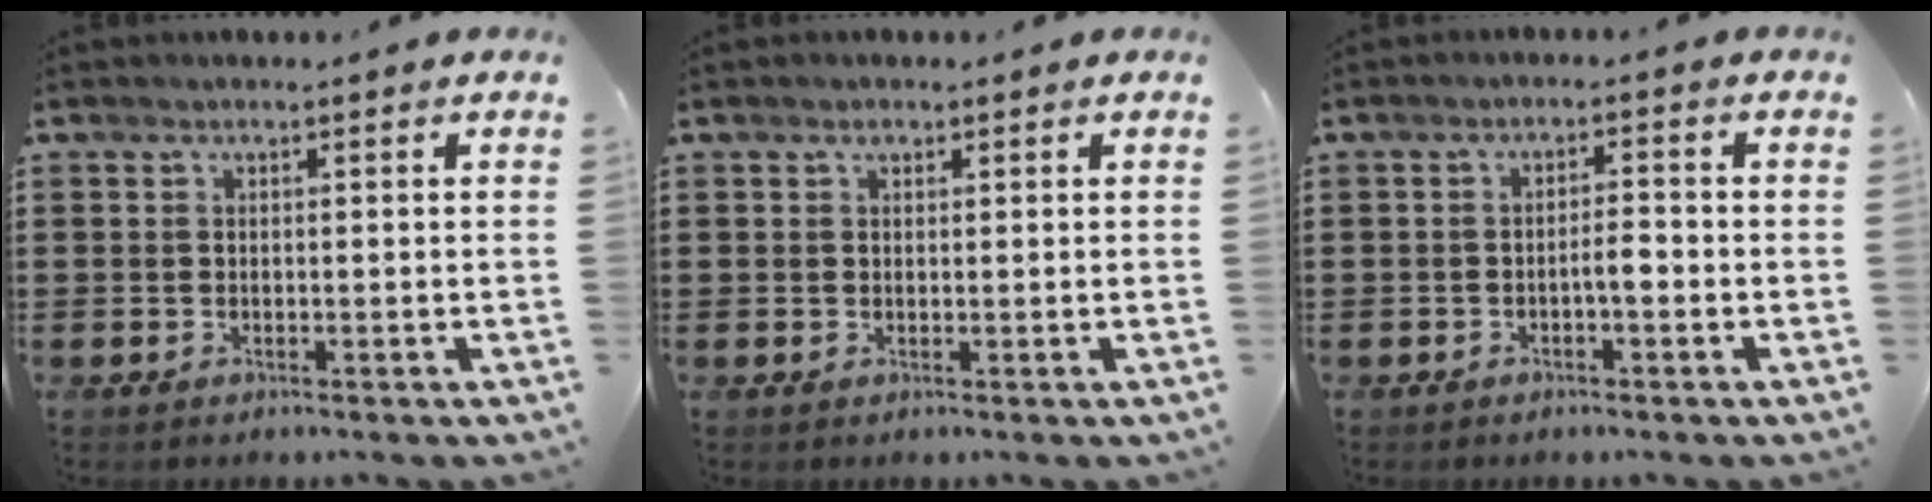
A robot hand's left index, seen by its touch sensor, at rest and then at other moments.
{"total": 0.6, "force": [0.4, 0.3, 0.2], "torque": [-0.006, 0.000, 0.009]}
{"total": 2.6, "force": [-1.0, 0.6, 2.3], "torque": [-0.044, 0.005, -0.020]}